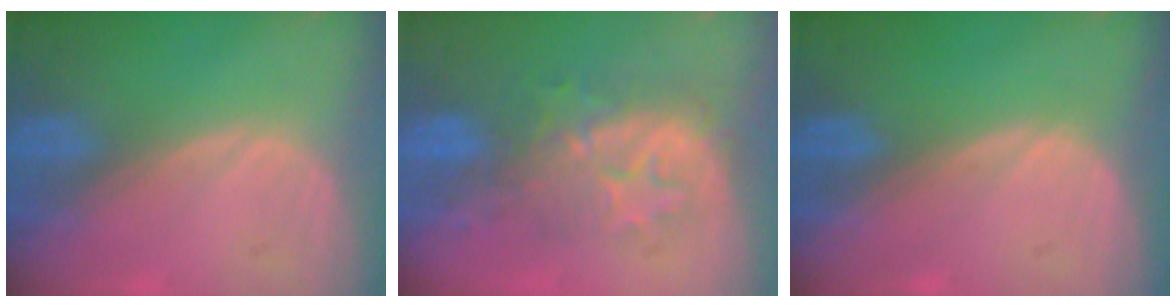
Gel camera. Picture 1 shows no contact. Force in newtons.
{"total": 8.1, "press": 8.0, "slide": 1.2}
{"total": 0.0}